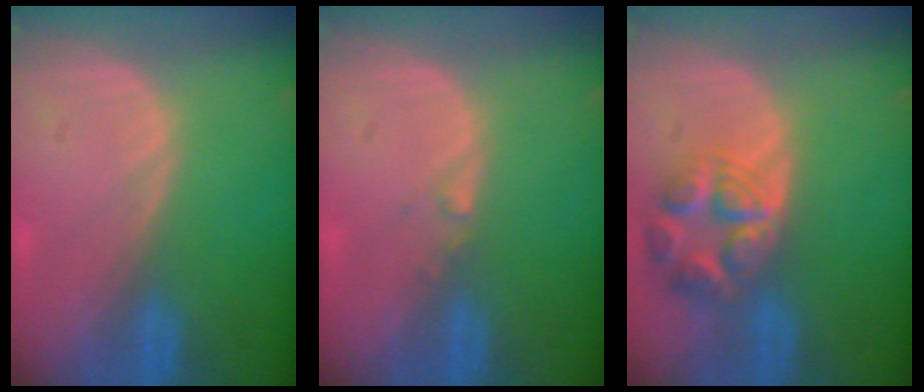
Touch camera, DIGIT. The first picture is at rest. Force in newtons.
{"total": 0.7, "press": 0.6, "slide": 0.4}
{"total": 7.8, "press": 7.0, "slide": 3.6}